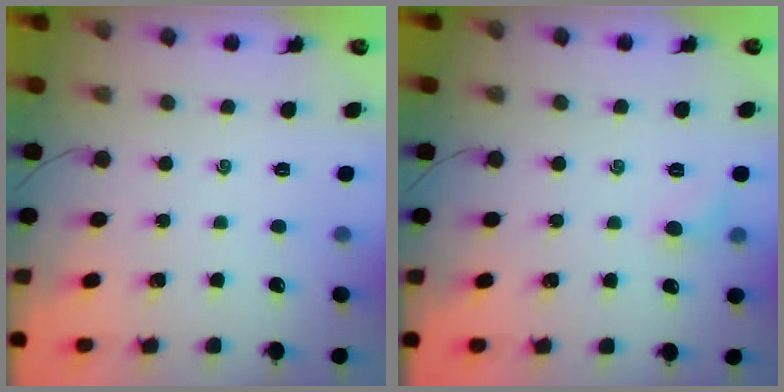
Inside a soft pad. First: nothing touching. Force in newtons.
{"total": 5.2, "press": 5.0, "slide": 1.5}